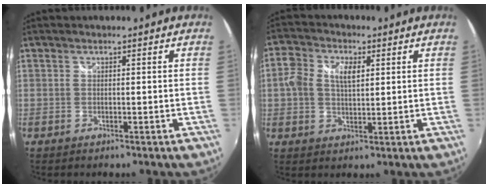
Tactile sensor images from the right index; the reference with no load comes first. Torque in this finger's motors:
{"motor_torque": [0.20, -0.02, 0.13, 0.07]}